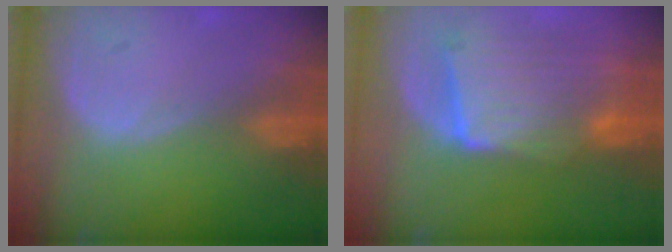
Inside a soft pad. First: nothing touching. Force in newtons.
{"total": 9.6, "press": 8.7, "slide": 4.1}